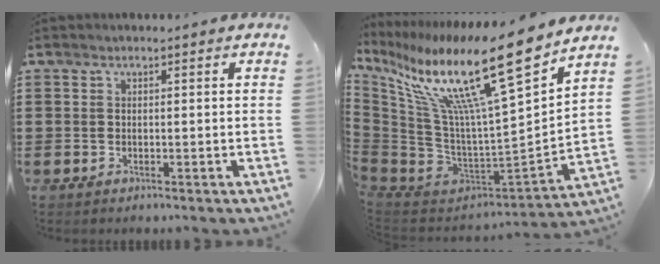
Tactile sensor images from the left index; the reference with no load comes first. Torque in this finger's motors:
{"motor_torque": [2.14, 0.00, 1.05, 0.21]}